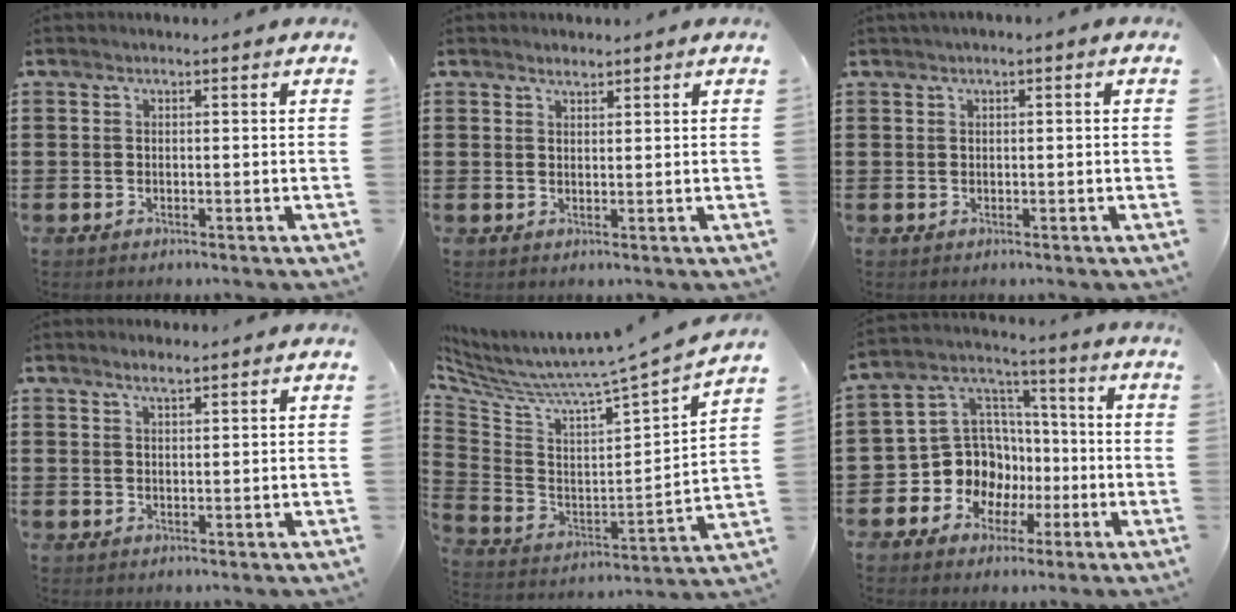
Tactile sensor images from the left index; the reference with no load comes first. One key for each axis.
{"total": 1.4, "fx": 1.2, "fy": 0.4, "fz": 0.5, "tx": -0.010, "ty": 0.002, "tz": 0.023}
{"total": 0.7, "fx": 0.1, "fy": 0.1, "fz": 0.7, "tx": -0.010, "ty": 0.000, "tz": 0.002}
{"total": 1.8, "fx": 1.5, "fy": 0.2, "fz": 1.0, "tx": -0.020, "ty": 0.002, "tz": 0.026}
{"total": 4.3, "fx": 3.8, "fy": -0.9, "fz": 1.9, "tx": -0.063, "ty": -0.059, "tz": 0.051}
{"total": 10.9, "fx": -2.6, "fy": 10.1, "fz": 3.2, "tx": -0.113, "ty": 0.004, "tz": -0.041}